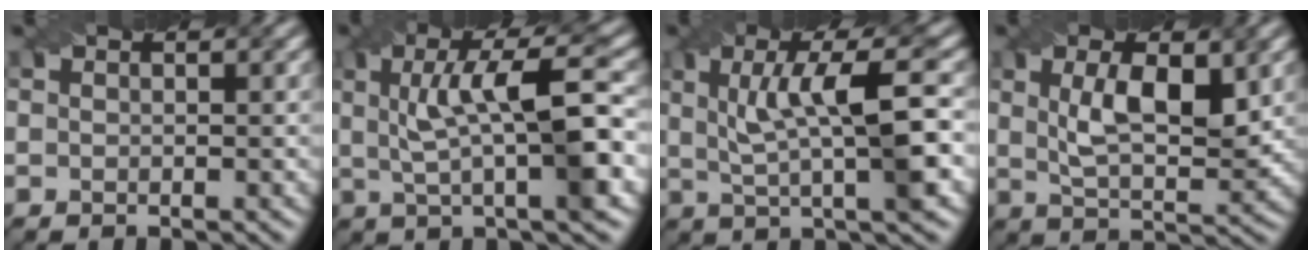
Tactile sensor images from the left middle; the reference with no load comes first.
{"total": 8.3, "force": [1.2, 1.9, 8.0], "torque": [-0.125, 0.012, 0.022]}
{"total": 7.8, "force": [1.5, 1.7, 7.4], "torque": [-0.119, 0.011, 0.027]}
{"total": 6.5, "force": [1.6, 2.5, 5.8], "torque": [-0.107, -0.002, 0.034]}